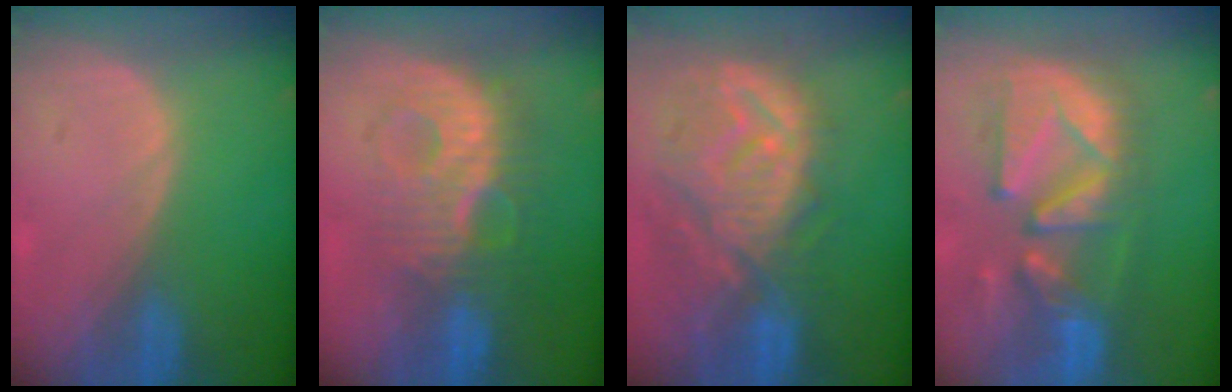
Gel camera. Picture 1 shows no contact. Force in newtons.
{"total": 9.4, "press": 9.3, "slide": 1.6}
{"total": 12.4, "press": 11.0, "slide": 5.6}
{"total": 12.1, "press": 11.0, "slide": 5.1}